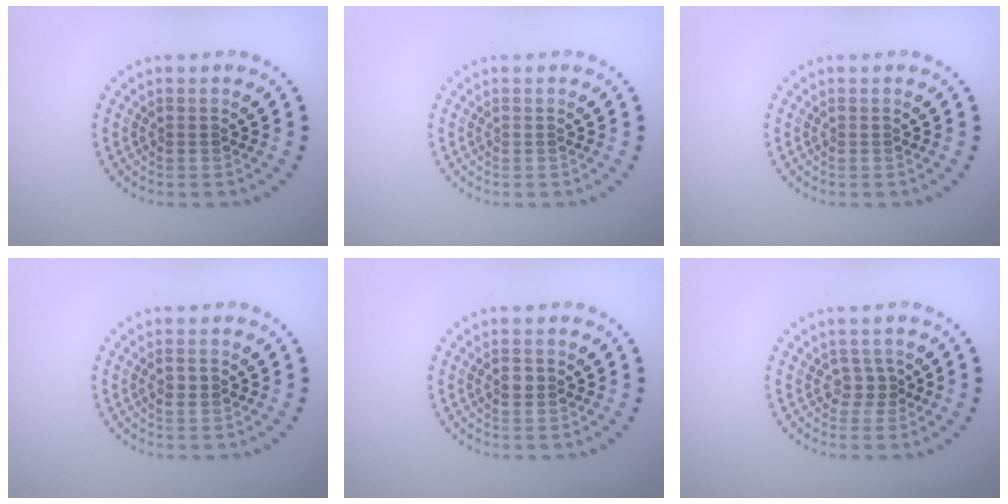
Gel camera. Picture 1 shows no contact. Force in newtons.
{"total": 0.0}
{"total": 0.0}
{"total": 1.1, "press": 1.1, "slide": 0.3}
{"total": 1.4, "press": 1.4, "slide": 0.2}
{"total": 1.4, "press": 1.0, "slide": 1.0}